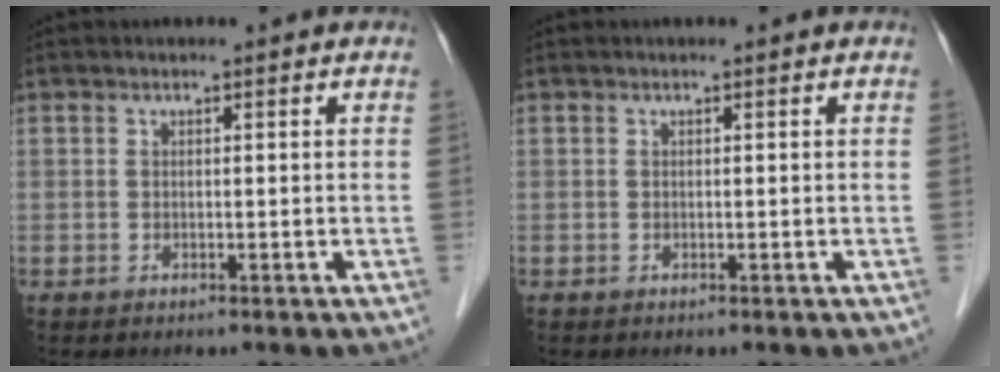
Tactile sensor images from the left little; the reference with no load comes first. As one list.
[{"total": 0.0}]